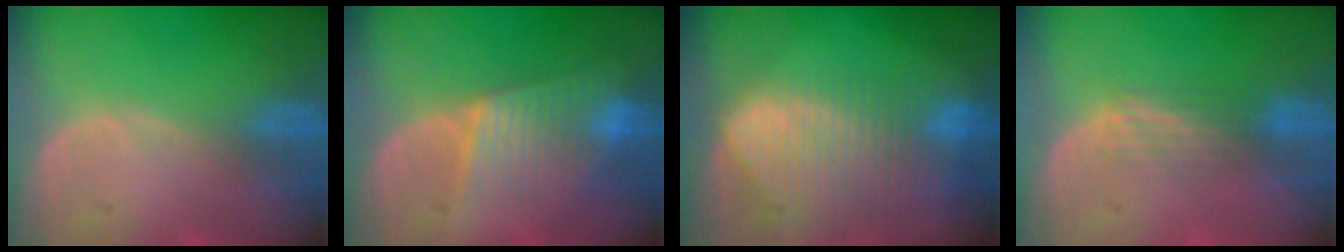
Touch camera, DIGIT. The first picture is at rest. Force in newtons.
{"total": 6.3, "press": 6.3, "slide": 1.0}
{"total": 10.5, "press": 9.0, "slide": 5.5}
{"total": 2.7, "press": 2.6, "slide": 0.8}